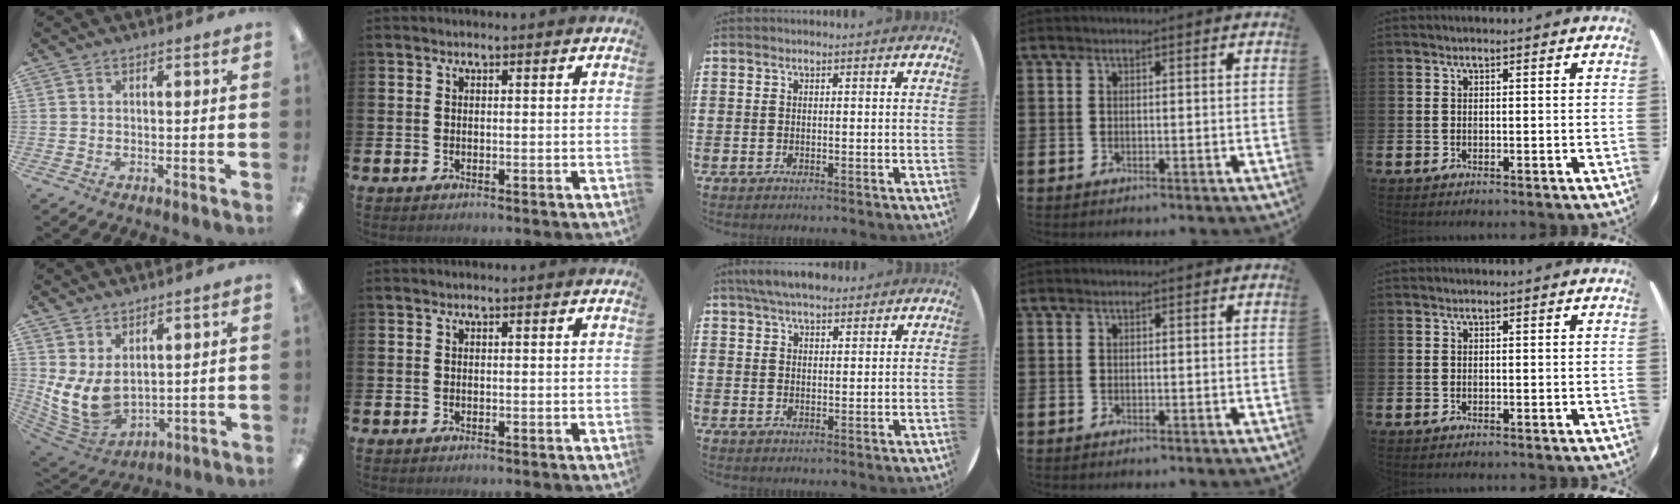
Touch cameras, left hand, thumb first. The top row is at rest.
{"thumb": {"total": 9.5, "force": [2.1, 6.2, 7.0], "torque": [-0.173, -0.021, 0.045]}, "middle": {"total": 4.8, "force": [4.2, 1.4, 1.8], "torque": [-0.036, -0.008, 0.077]}}